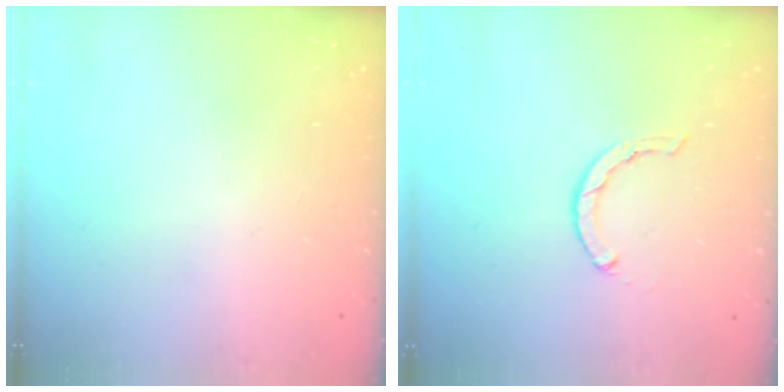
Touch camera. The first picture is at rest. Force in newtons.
{"total": 1.6, "press": 1.5, "slide": 0.4}